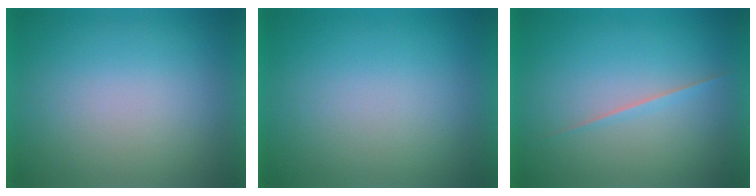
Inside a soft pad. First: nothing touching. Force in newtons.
{"total": 1.3}
{"total": 1.6}